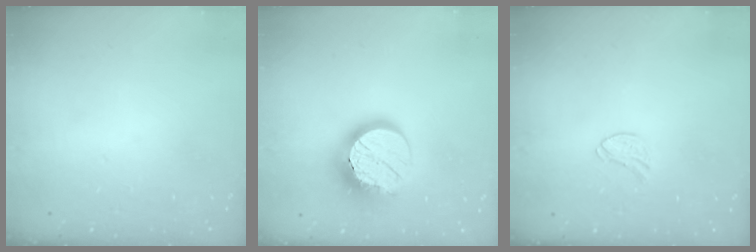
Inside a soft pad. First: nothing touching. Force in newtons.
{"total": 15.3, "press": 15.3, "slide": 1.1}
{"total": 5.8, "press": 5.8, "slide": 0.4}